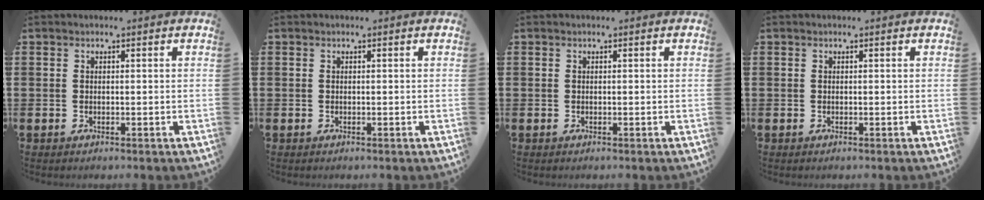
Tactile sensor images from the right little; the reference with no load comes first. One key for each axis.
{"total": 0.0}
{"total": 0.0}
{"total": 0.0}